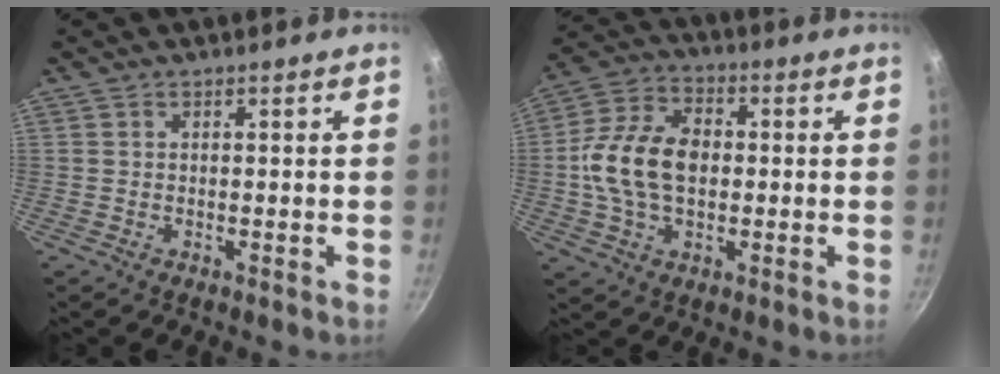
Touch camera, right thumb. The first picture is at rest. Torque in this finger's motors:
{"motor_torque": [1.68, 1.93, 0.95, -0.77, 0.01]}